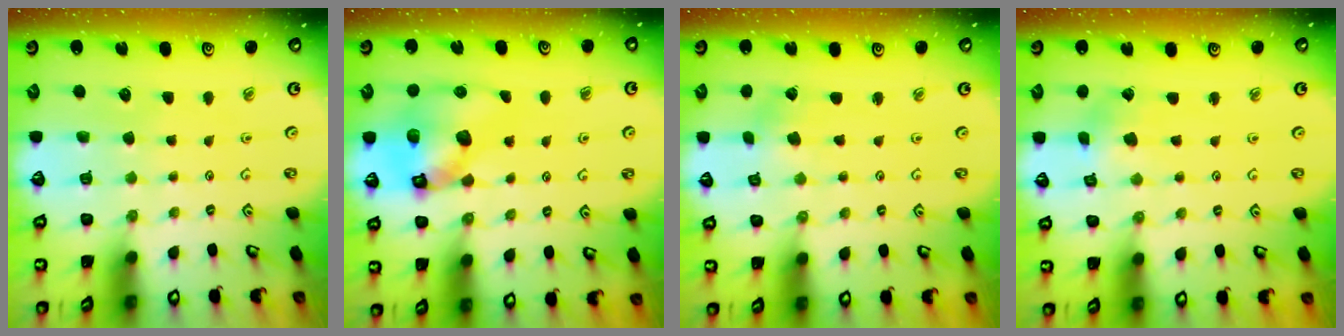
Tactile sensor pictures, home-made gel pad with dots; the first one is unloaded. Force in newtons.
{"total": 12.1, "press": 11.9, "slide": 1.7}
{"total": 0.6, "press": 0.5, "slide": 0.1}
{"total": 1.6, "press": 1.6, "slide": 0.1}